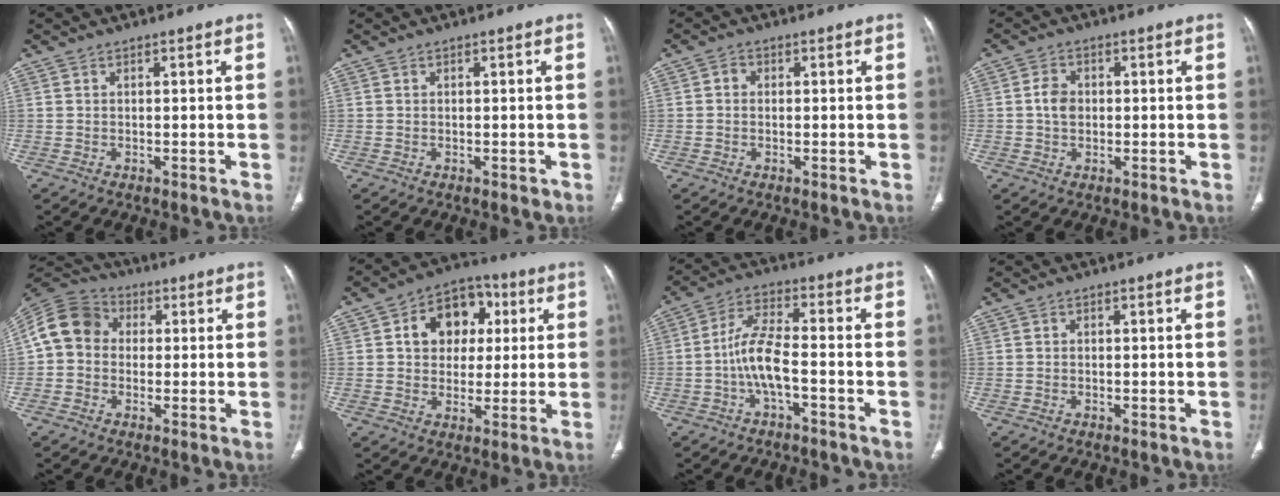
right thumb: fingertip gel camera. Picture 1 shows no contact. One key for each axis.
{"total": 0.7, "fx": -0.1, "fy": 0.5, "fz": 0.4, "tx": -0.004, "ty": 0.000, "tz": 0.001}
{"total": 1.5, "fx": 0.0, "fy": 1.4, "fz": 0.7, "tx": -0.003, "ty": 0.006, "tz": -0.005}
{"total": 3.7, "fx": 0.1, "fy": 3.0, "fz": 2.3, "tx": -0.033, "ty": 0.006, "tz": -0.003}
{"total": 10.6, "fx": 0.6, "fy": 9.1, "fz": 5.4, "tx": -0.090, "ty": 0.031, "tz": -0.006}
{"total": 12.3, "fx": 3.0, "fy": 9.6, "fz": 7.1, "tx": -0.062, "ty": 0.010, "tz": 0.040}
{"total": 7.6, "fx": -2.5, "fy": 2.5, "fz": 6.7, "tx": -0.141, "ty": 0.032, "tz": -0.050}
{"total": 0.0}